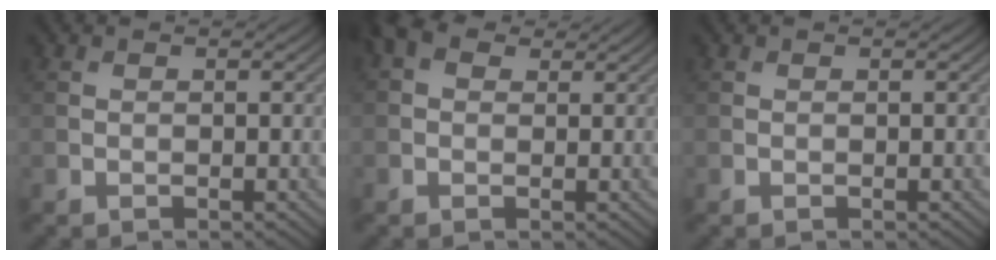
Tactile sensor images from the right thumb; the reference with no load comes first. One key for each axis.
{"total": 3.0, "fx": 1.3, "fy": 2.0, "fz": 1.8, "tx": -0.037, "ty": 0.009, "tz": 0.017}
{"total": 0.0}